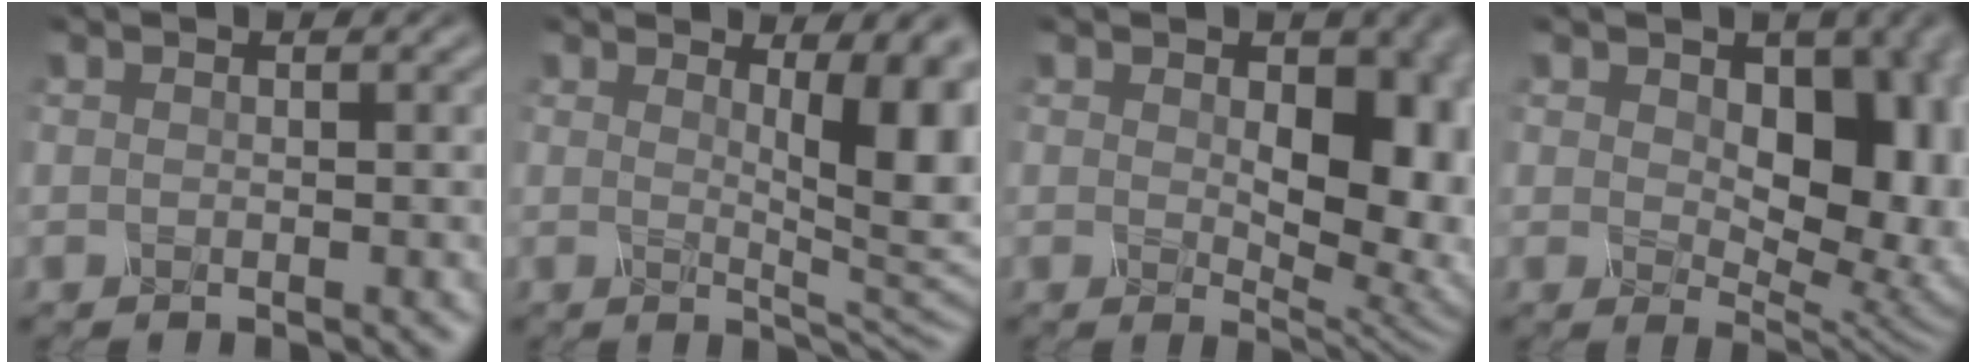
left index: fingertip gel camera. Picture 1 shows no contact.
{"total": 8.0, "force": [1.9, 2.4, 7.4], "torque": [-0.091, -0.011, 0.033]}
{"total": 8.3, "force": [0.3, 4.6, 7.0], "torque": [-0.099, -0.008, 0.013]}
{"total": 9.3, "force": [0.9, 5.8, 7.2], "torque": [-0.104, -0.017, 0.022]}